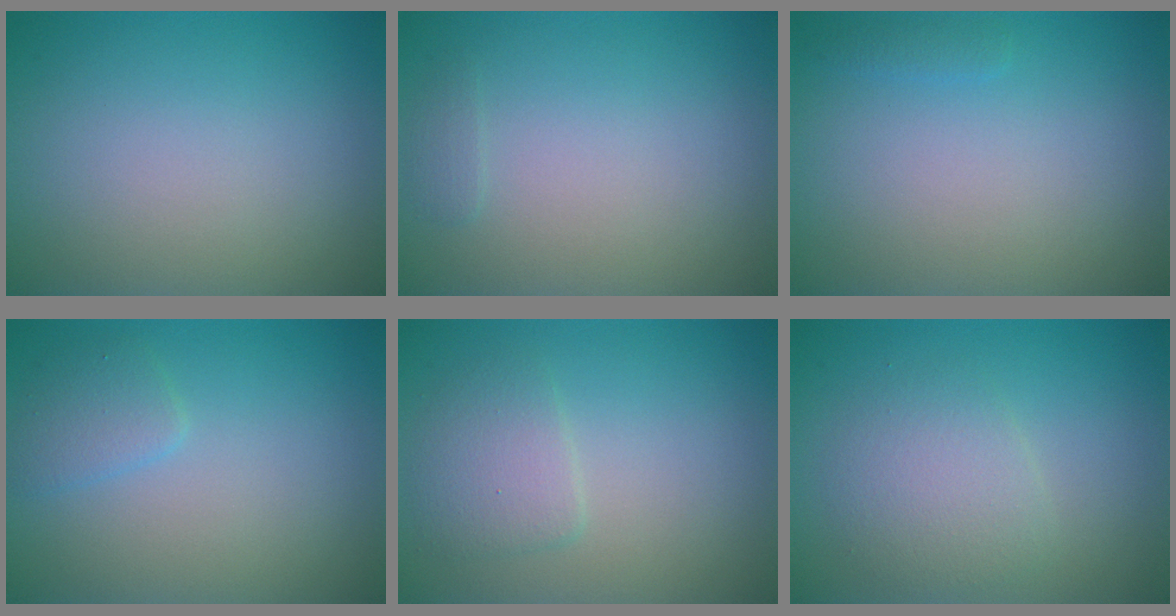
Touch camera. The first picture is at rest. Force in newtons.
{"total": 0.7, "press": 0.7, "slide": 0.1}
{"total": 0.7, "press": 0.7, "slide": 0.1}
{"total": 1.7, "press": 1.7, "slide": 0.0}
{"total": 2.4, "press": 2.4, "slide": 0.0}
{"total": 3.0, "press": 3.0, "slide": 0.1}